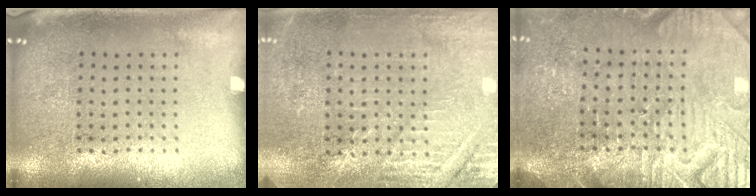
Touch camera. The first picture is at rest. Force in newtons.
{"total": 2.9, "press": 2.9, "slide": 0.3}
{"total": 4.0, "press": 3.8, "slide": 1.4}